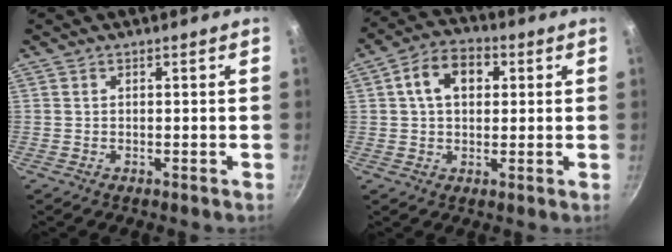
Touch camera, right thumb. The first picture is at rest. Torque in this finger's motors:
{"motor_torque": [0.44, 2.13, 0.97, -0.29, 0.04]}